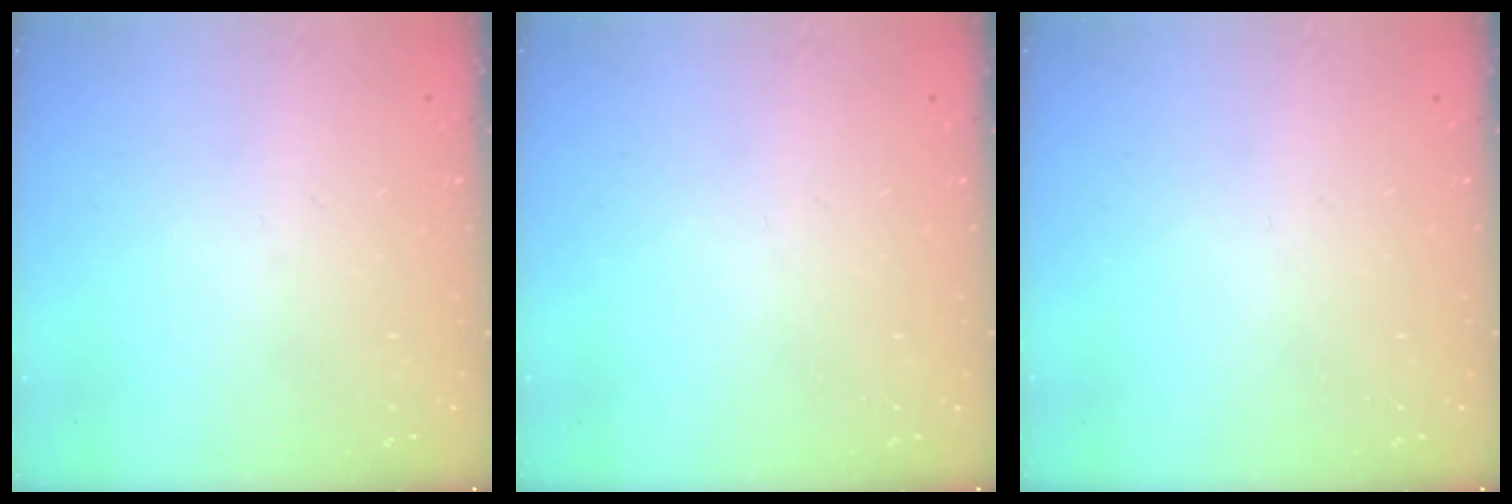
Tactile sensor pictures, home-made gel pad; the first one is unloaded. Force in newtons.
{"total": 0.0}
{"total": 0.0}